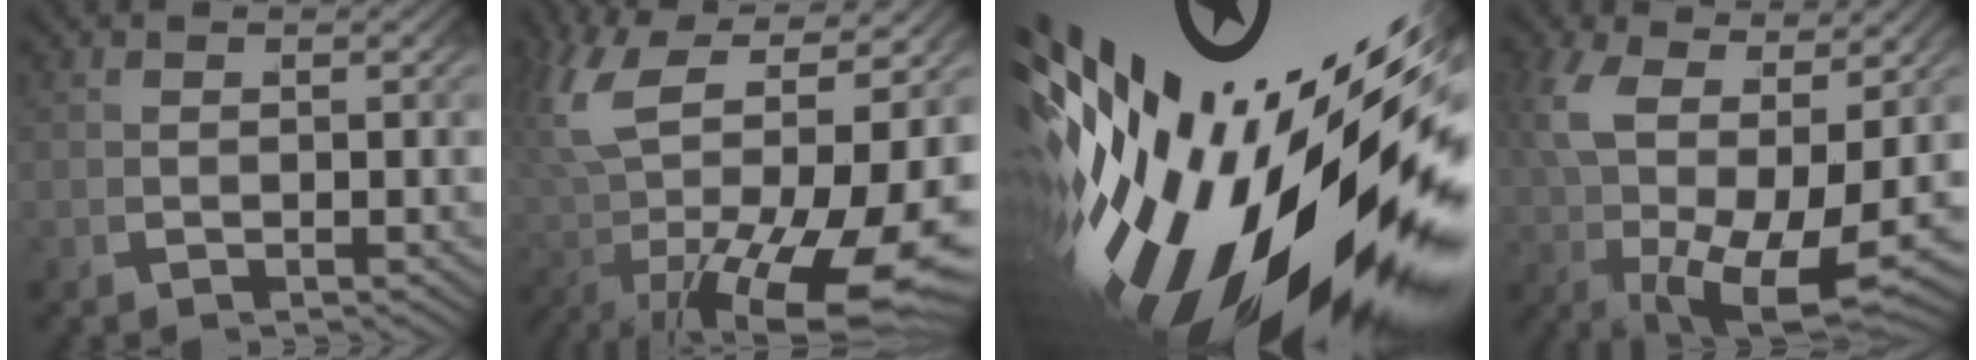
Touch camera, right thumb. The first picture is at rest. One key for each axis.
{"total": 16.3, "fx": 0.0, "fy": 10.2, "fz": 12.6, "tx": -0.255, "ty": -0.040, "tz": 0.021}
{"total": 27.8, "fx": -1.9, "fy": 16.1, "fz": 22.5, "tx": -0.403, "ty": -0.014, "tz": -0.017}
{"total": 10.9, "fx": -0.2, "fy": 6.3, "fz": 8.8, "tx": -0.187, "ty": -0.033, "tz": 0.017}